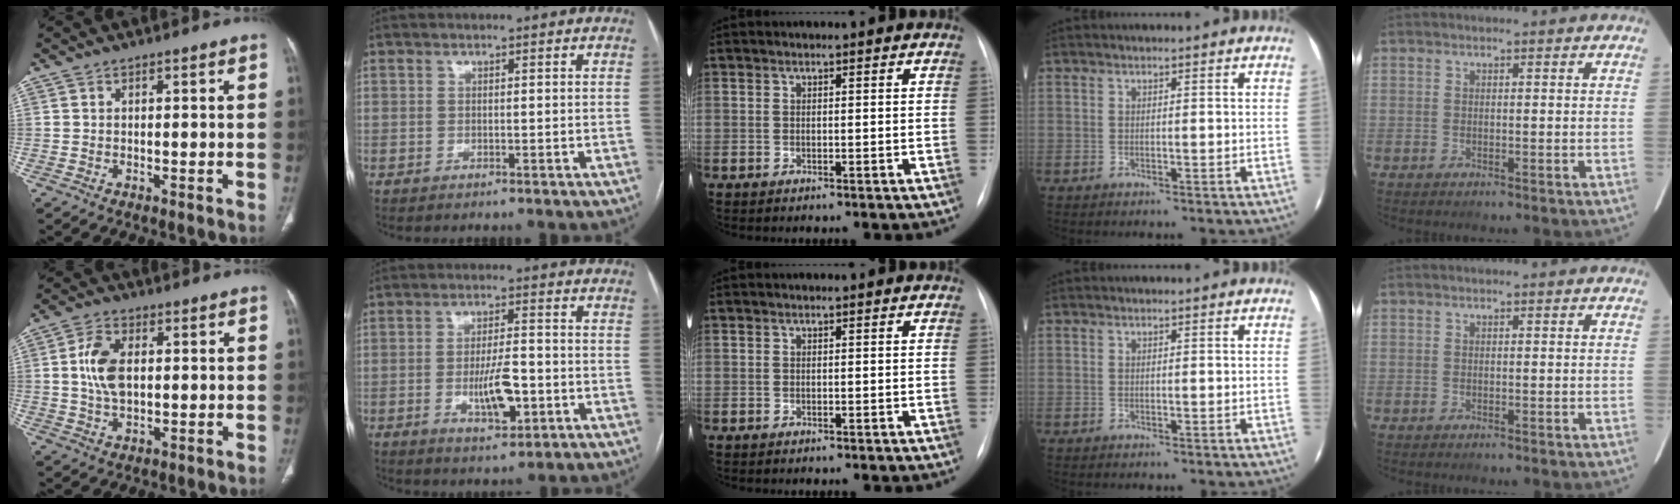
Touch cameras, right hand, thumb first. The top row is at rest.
{"thumb": {"total": 8.0, "force": [0.9, 4.7, 6.4], "torque": [-0.127, 0.002, 0.018]}, "index": {"total": 7.1, "force": [-2.0, 2.2, 6.5], "torque": [-0.117, -0.003, -0.029]}}